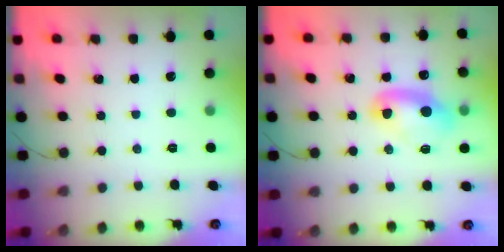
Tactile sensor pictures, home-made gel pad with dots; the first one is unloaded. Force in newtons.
{"total": 8.8, "press": 8.8, "slide": 0.8}